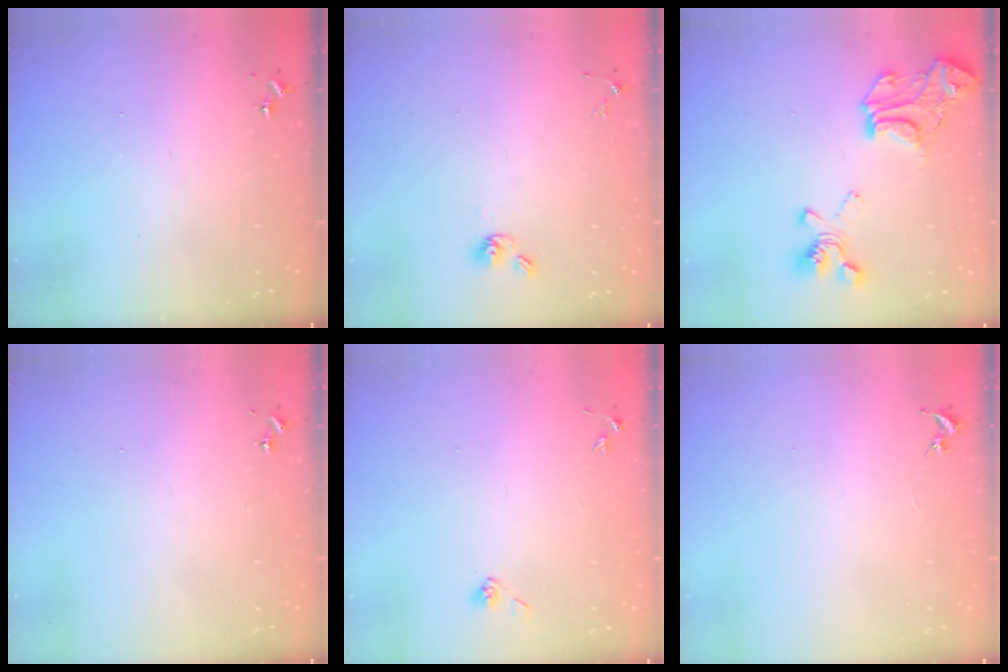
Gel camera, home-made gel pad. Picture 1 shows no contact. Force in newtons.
{"total": 6.1, "press": 5.7, "slide": 2.3}
{"total": 19.4, "press": 19.3, "slide": 1.5}
{"total": 0.0}
{"total": 4.5, "press": 4.3, "slide": 1.3}
{"total": 0.0}